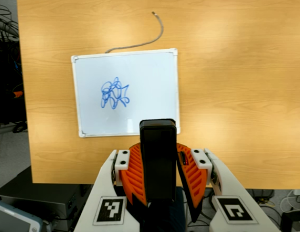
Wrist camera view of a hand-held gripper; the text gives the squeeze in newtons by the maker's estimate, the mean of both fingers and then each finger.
{"total": 8.5, "left": 7.7, "right": 9.3}